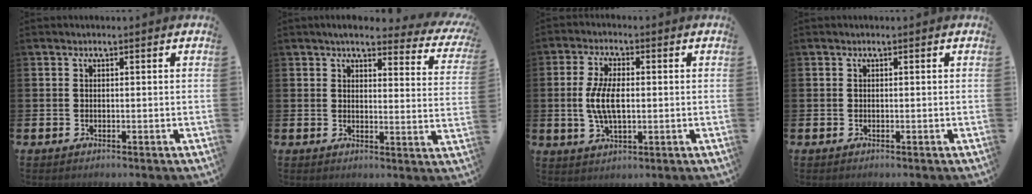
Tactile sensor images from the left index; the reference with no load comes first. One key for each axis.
{"total": 4.4, "fx": 3.9, "fy": 1.2, "fz": 1.8, "tx": -0.032, "ty": -0.027, "tz": 0.061}
{"total": 6.5, "fx": 0.2, "fy": 3.0, "fz": 5.7, "tx": -0.118, "ty": 0.005, "tz": -0.001}
{"total": 0.0}